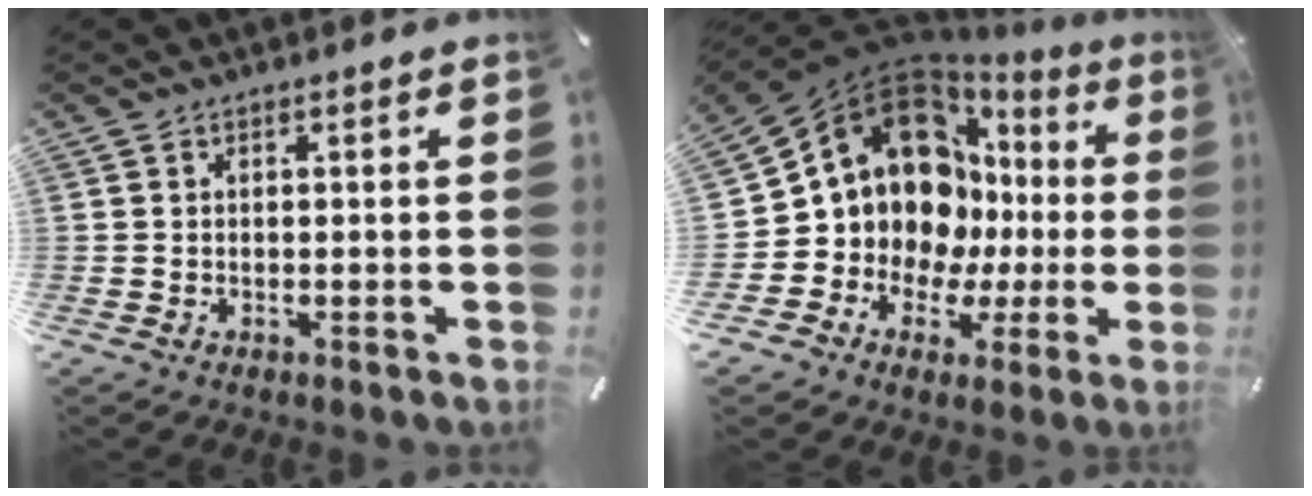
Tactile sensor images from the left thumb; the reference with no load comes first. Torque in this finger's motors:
{"motor_torque": [0.97, 2.96, 1.86, 0.91, 0.24]}